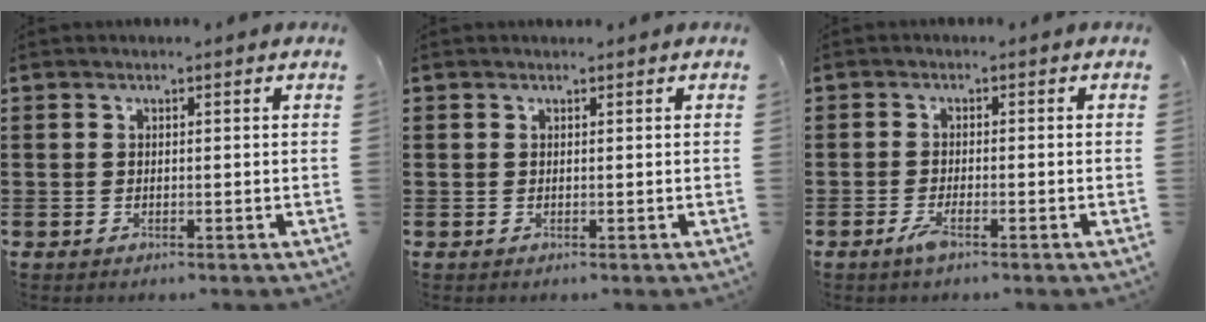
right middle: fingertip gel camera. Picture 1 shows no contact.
{"total": 0.0}
{"total": 2.4, "force": [-1.3, 0.4, 2.0], "torque": [-0.048, -0.007, -0.027]}